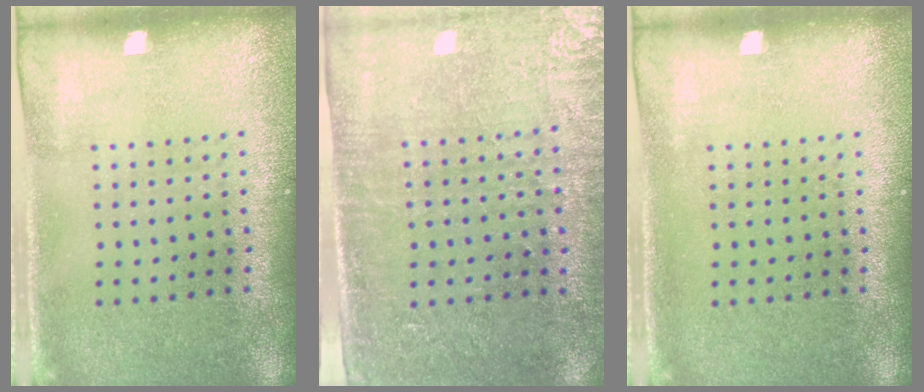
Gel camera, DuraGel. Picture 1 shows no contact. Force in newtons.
{"total": 3.5, "press": 3.1, "slide": 1.5}
{"total": 0.0}